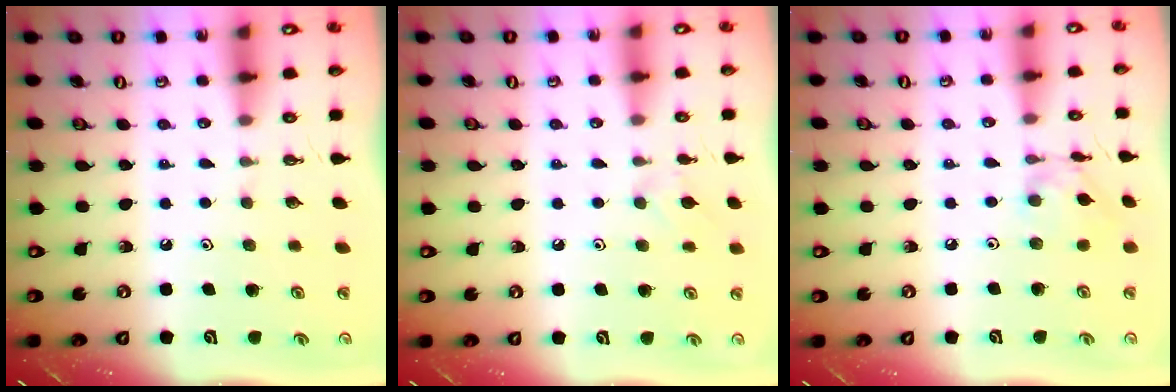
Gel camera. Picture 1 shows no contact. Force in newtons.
{"total": 3.8, "press": 3.7, "slide": 0.7}
{"total": 7.0, "press": 6.9, "slide": 0.3}